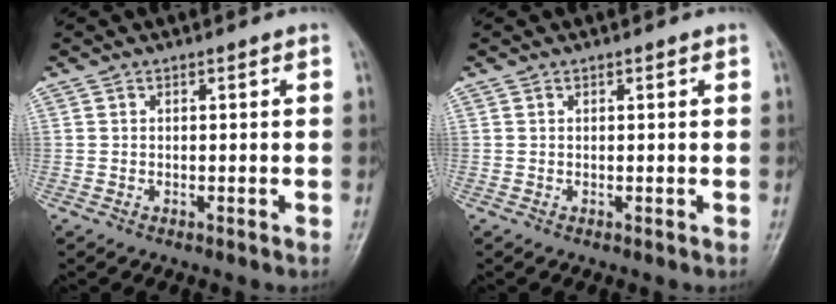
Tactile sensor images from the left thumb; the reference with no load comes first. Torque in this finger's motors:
{"motor_torque": [0.36, 0.06, -0.15, -0.05, 0.00]}